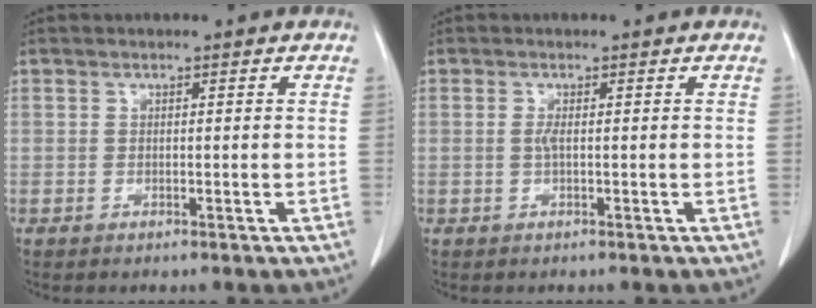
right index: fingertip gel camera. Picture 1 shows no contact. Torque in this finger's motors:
{"motor_torque": [0.20, -0.02, 0.09, 0.03]}